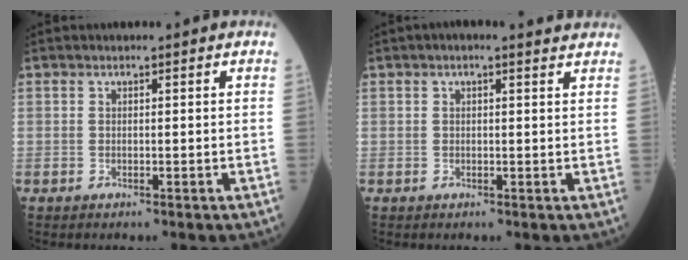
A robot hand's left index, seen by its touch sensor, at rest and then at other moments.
{"total": 3.6, "force": [2.9, 0.6, 2.1], "torque": [-0.033, 0.021, 0.030]}